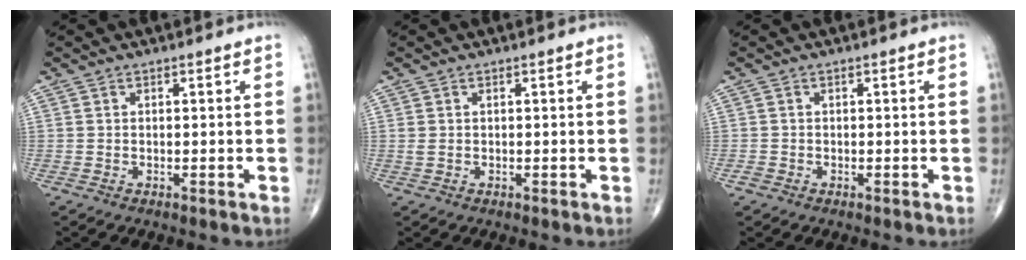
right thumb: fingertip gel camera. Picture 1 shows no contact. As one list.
[{"total": 1.0, "force": [0.3, 0.5, 0.8], "torque": [-0.023, 0.013, 0.013]}, {"total": 0.9, "force": [-0.5, 0.7, 0.2], "torque": [-0.003, 0.001, -0.011]}]